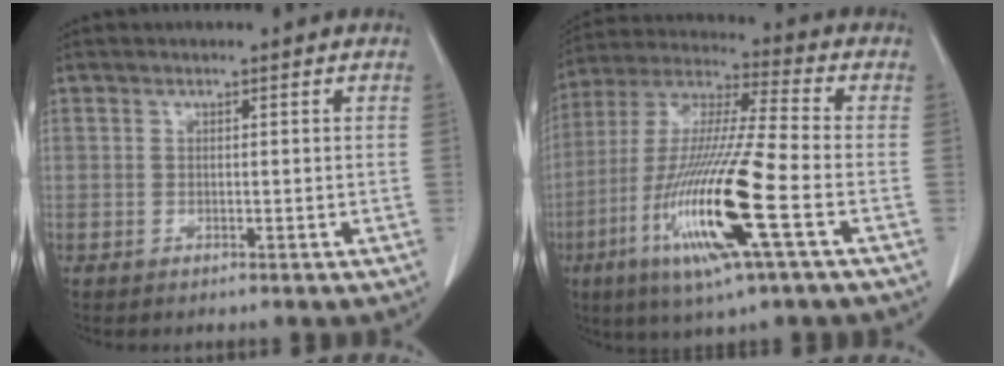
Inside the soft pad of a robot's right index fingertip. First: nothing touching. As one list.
[{"total": 18.8, "force": [-6.4, 0.6, 17.7], "torque": [-0.372, -0.026, -0.124]}]